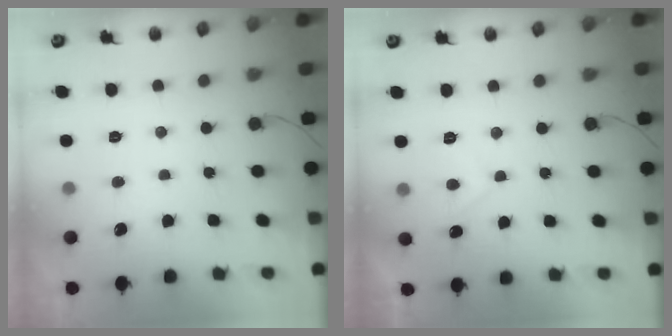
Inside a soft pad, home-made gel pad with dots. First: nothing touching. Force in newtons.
{"total": 2.8, "press": 2.7, "slide": 0.6}